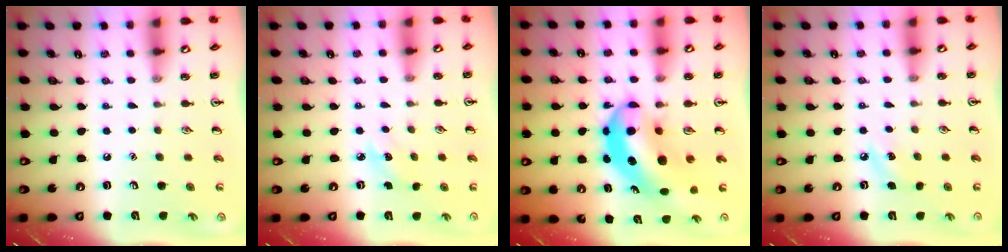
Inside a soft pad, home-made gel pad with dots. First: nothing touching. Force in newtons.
{"total": 3.5, "press": 3.2, "slide": 1.3}
{"total": 9.5, "press": 9.2, "slide": 2.6}
{"total": 5.4, "press": 5.1, "slide": 1.7}